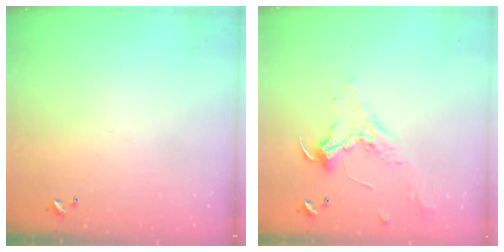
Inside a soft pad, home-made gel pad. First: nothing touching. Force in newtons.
{"total": 2.4, "press": 2.3, "slide": 0.8}